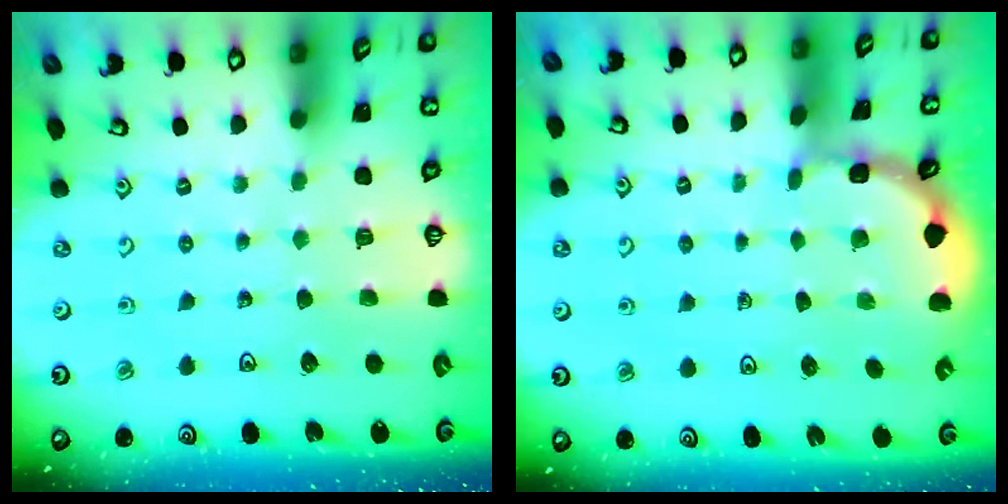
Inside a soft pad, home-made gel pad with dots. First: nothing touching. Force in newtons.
{"total": 1.7, "press": 1.7, "slide": 0.1}